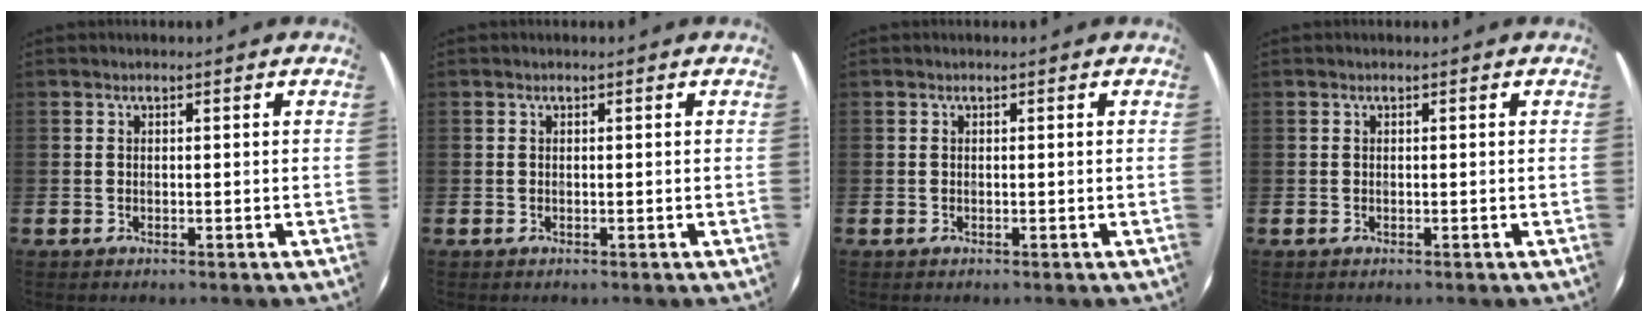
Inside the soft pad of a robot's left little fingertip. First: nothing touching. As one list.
[{"total": 0.0}, {"total": 0.0}, {"total": 0.0}]